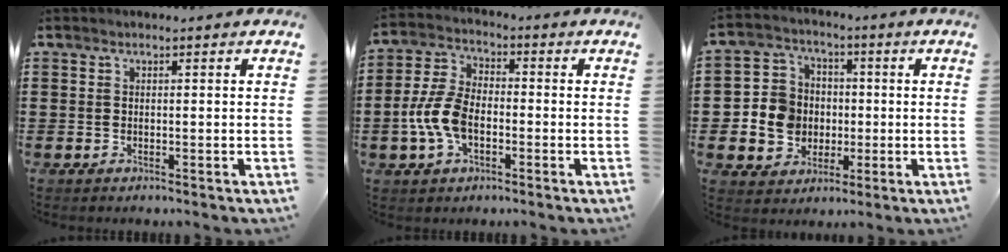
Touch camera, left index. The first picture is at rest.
{"total": 7.8, "force": [-2.1, 4.5, 6.0], "torque": [-0.159, -0.003, -0.049]}
{"total": 7.0, "force": [-0.8, 6.8, 1.4], "torque": [-0.058, 0.018, -0.011]}